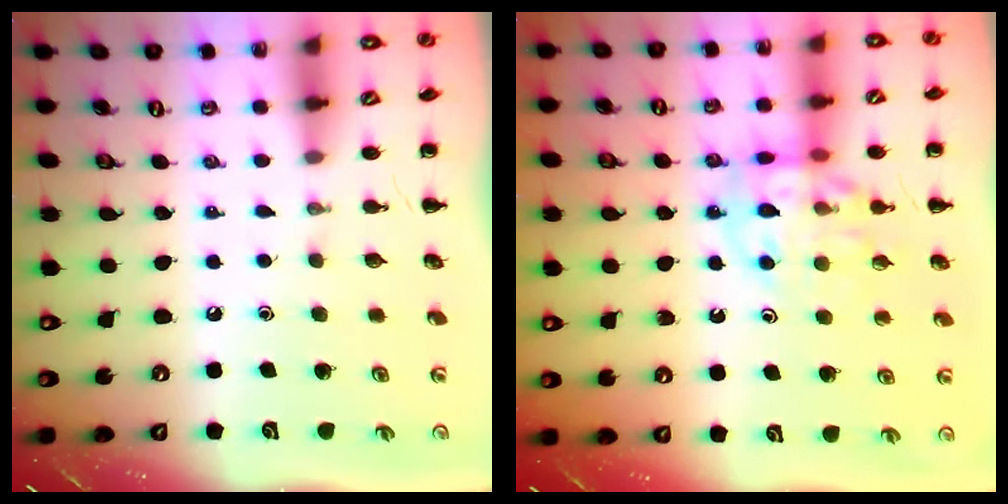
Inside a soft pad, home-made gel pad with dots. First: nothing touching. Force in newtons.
{"total": 13.3, "press": 13.2, "slide": 2.2}